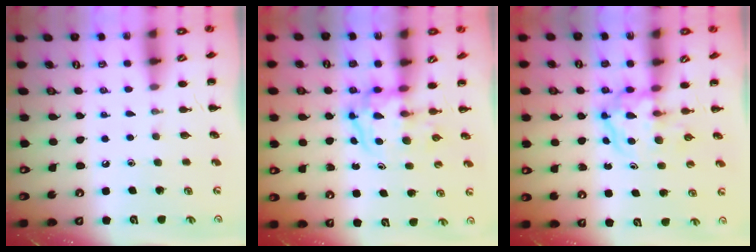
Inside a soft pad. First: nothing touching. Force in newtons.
{"total": 3.8, "press": 3.7, "slide": 0.6}
{"total": 3.9, "press": 3.9, "slide": 0.5}